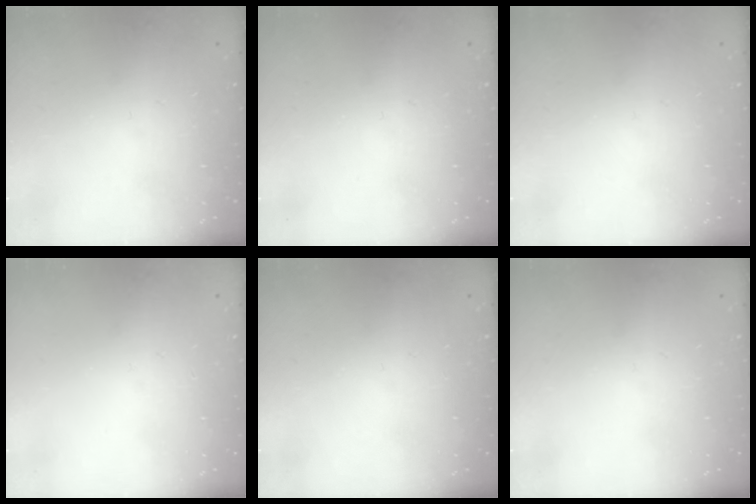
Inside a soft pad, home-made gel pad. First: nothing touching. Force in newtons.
{"total": 0.0}
{"total": 0.0}
{"total": 0.0}
{"total": 0.0}
{"total": 0.0}